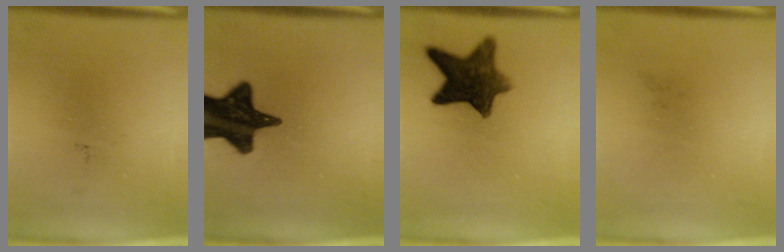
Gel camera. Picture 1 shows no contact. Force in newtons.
{"total": 16.6}
{"total": 10.2}
{"total": 0.0}